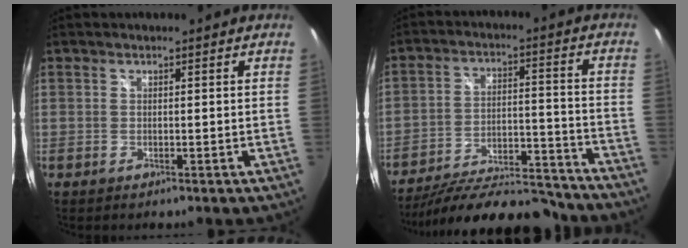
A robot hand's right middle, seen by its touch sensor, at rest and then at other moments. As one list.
[{"total": 22.6, "force": [-19.9, 5.8, 9.1], "torque": [-0.160, -0.007, -0.271]}]